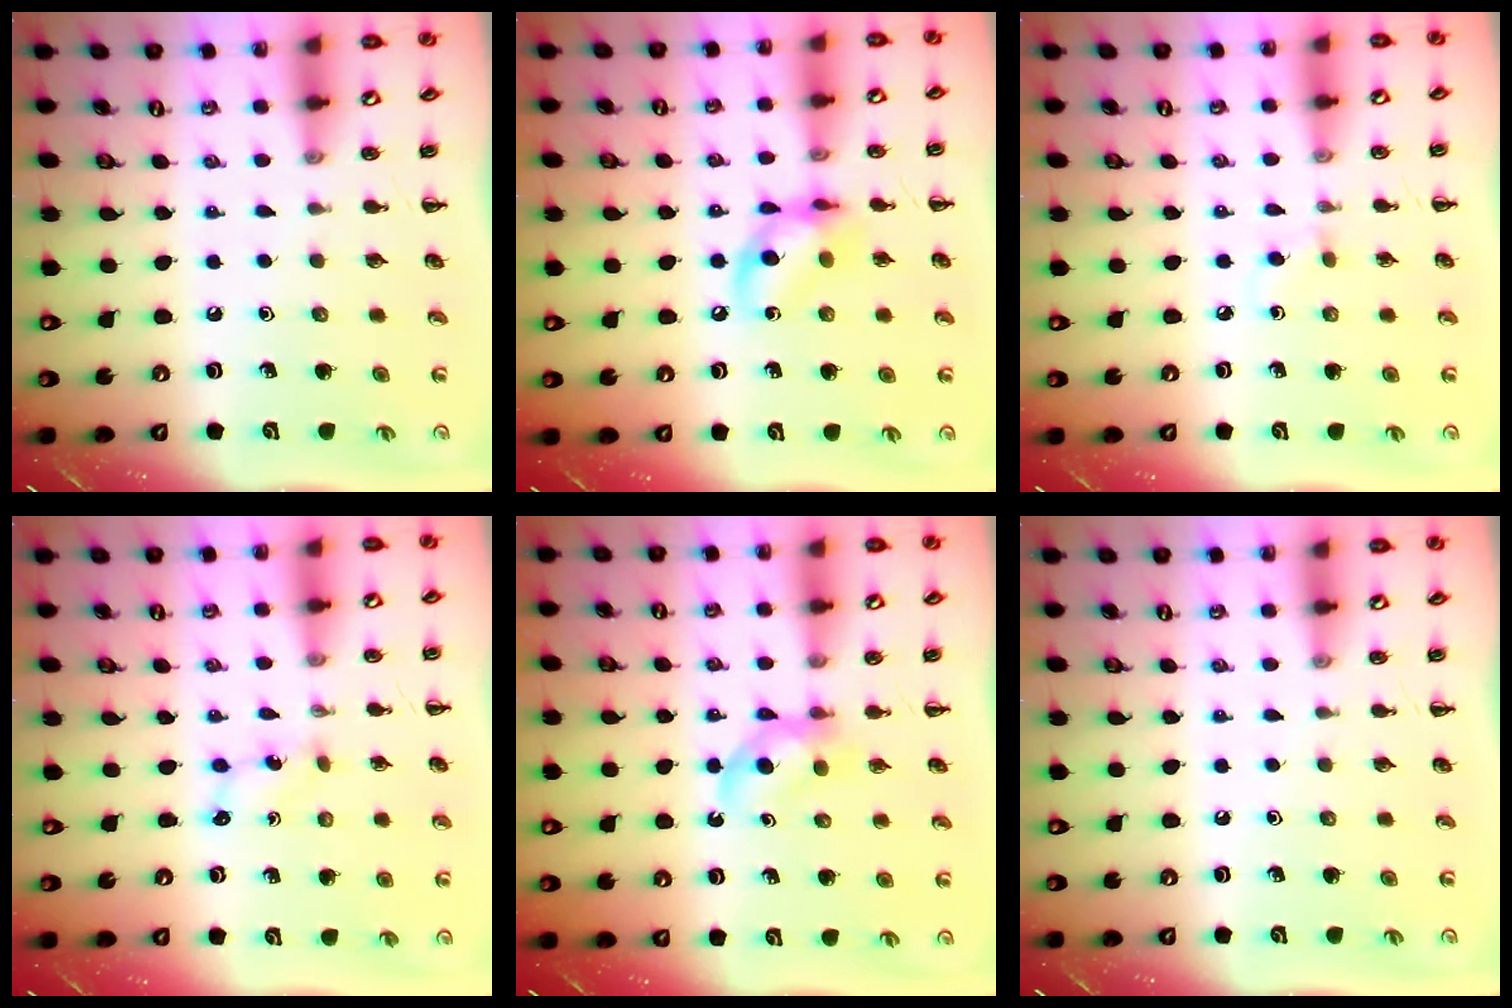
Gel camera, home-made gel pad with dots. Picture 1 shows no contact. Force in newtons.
{"total": 11.2, "press": 11.1, "slide": 1.7}
{"total": 2.7, "press": 2.5, "slide": 0.9}
{"total": 1.7, "press": 1.6, "slide": 0.6}
{"total": 4.0, "press": 3.9, "slide": 1.1}
{"total": 0.0}